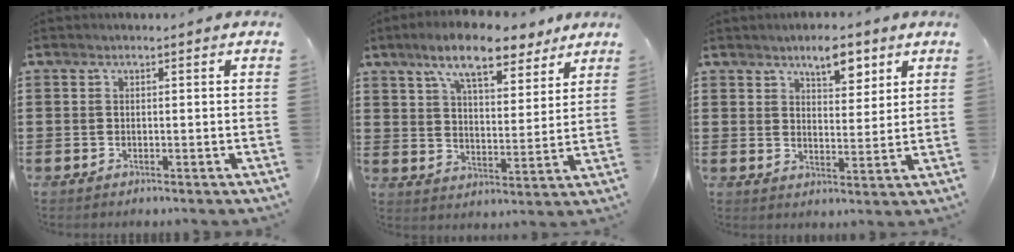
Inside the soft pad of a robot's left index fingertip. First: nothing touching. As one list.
[{"total": 10.6, "force": [8.2, 2.7, 6.1], "torque": [-0.125, -0.017, 0.147]}, {"total": 5.9, "force": [4.4, 2.4, 3.1], "torque": [-0.040, -0.011, 0.073]}]